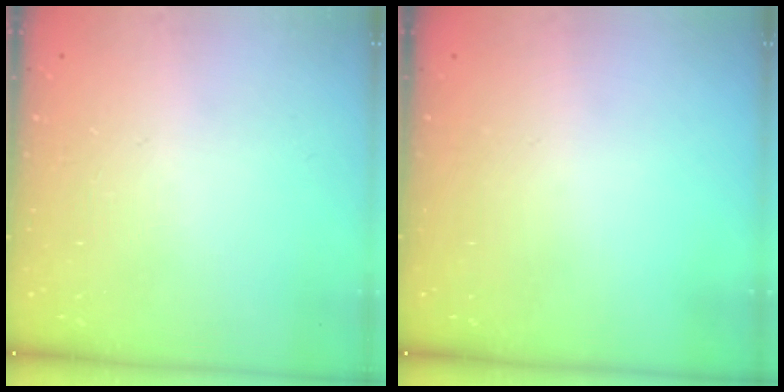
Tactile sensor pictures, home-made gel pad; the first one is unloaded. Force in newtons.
{"total": 0.0}